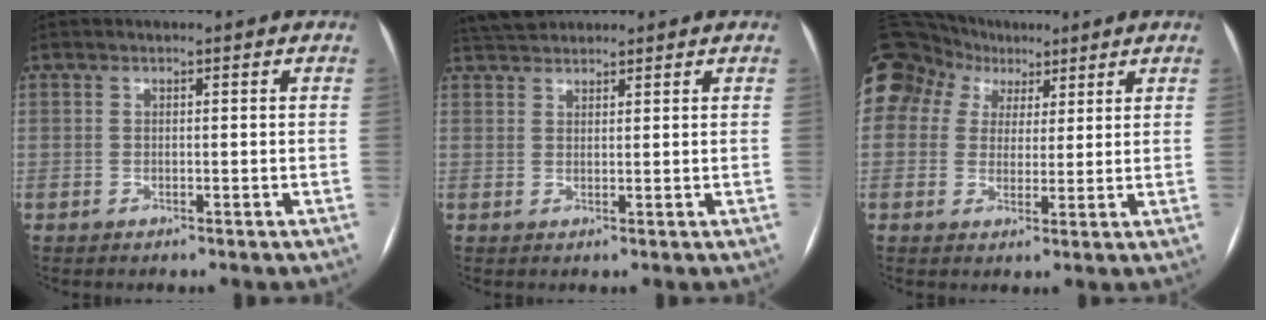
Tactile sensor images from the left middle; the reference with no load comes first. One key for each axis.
{"total": 4.1, "fx": 3.9, "fy": 1.0, "fz": 0.9, "tx": -0.021, "ty": 0.028, "tz": 0.073}
{"total": 19.3, "fx": 9.8, "fy": 15.1, "fz": 6.8, "tx": -0.226, "ty": 0.089, "tz": 0.189}